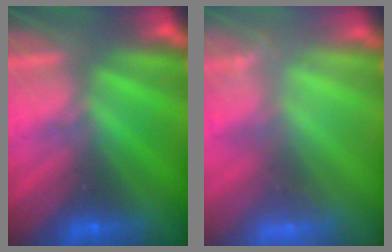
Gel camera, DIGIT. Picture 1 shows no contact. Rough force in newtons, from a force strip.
{"total": 2.6}